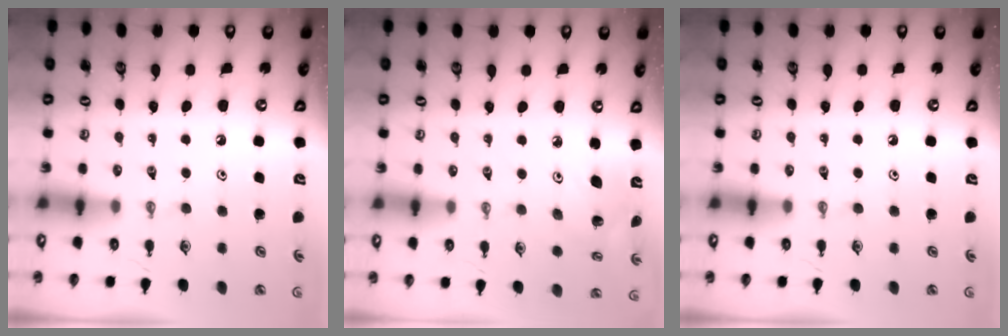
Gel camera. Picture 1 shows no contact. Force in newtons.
{"total": 5.0, "press": 4.7, "slide": 1.8}
{"total": 0.0}